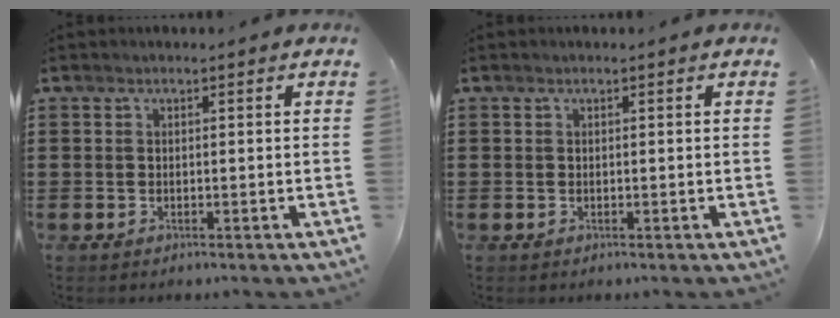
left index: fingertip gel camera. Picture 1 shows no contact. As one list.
[{"total": 0.0}]